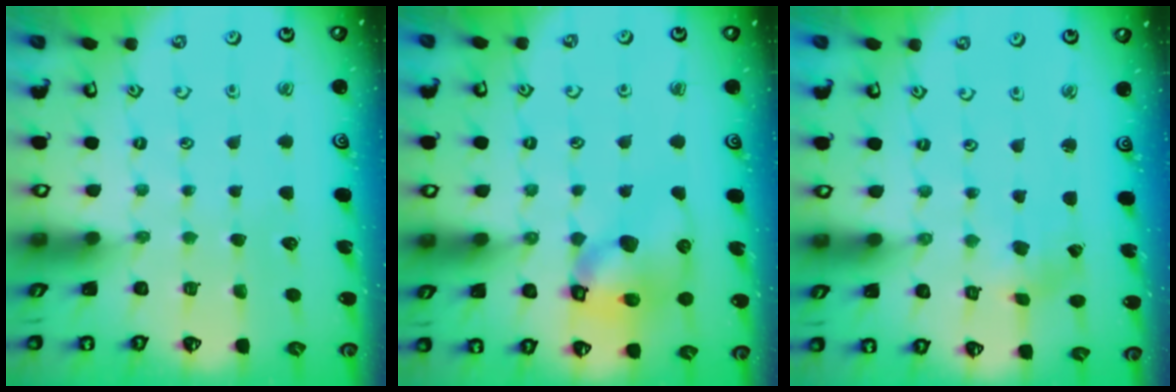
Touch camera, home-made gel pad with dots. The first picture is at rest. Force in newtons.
{"total": 11.8, "press": 11.6, "slide": 1.8}
{"total": 0.8, "press": 0.8, "slide": 0.1}